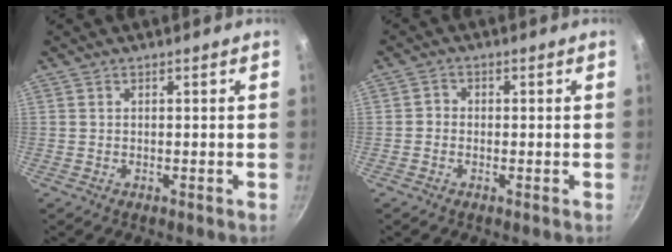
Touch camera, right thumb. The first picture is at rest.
{"total": 1.6, "force": [-0.6, 1.3, 0.6], "torque": [-0.003, 0.009, -0.016]}